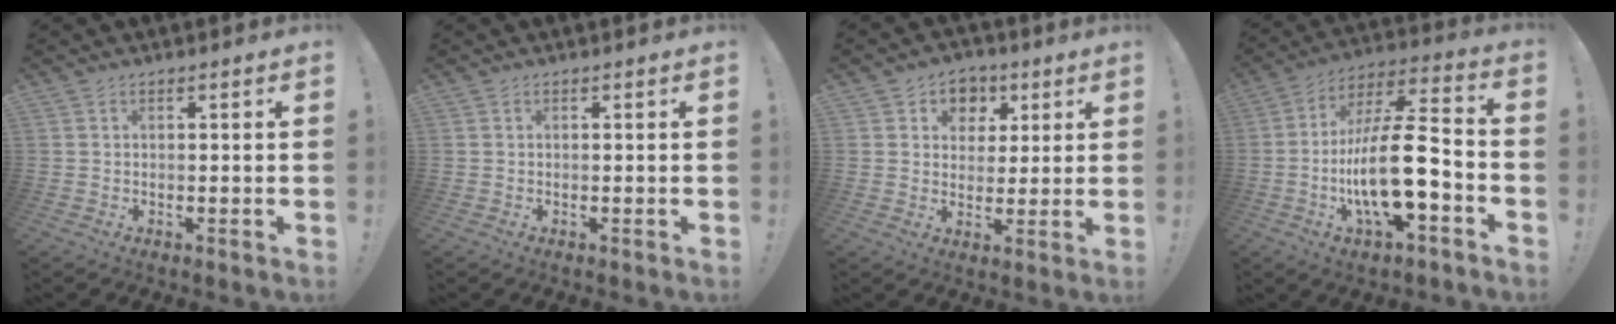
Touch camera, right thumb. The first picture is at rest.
{"total": 0.0}
{"total": 7.2, "force": [2.1, 6.7, 1.4], "torque": [-0.011, -0.014, 0.043]}
{"total": 20.0, "force": [-5.0, 6.2, 18.3], "torque": [-0.334, 0.024, -0.081]}